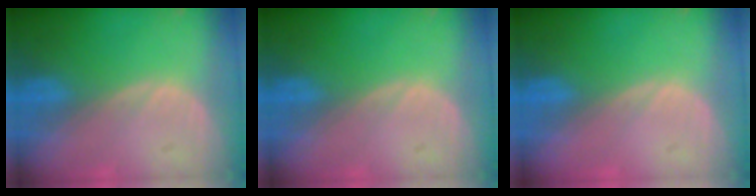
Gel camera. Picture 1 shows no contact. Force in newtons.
{"total": 0.0}
{"total": 0.0}